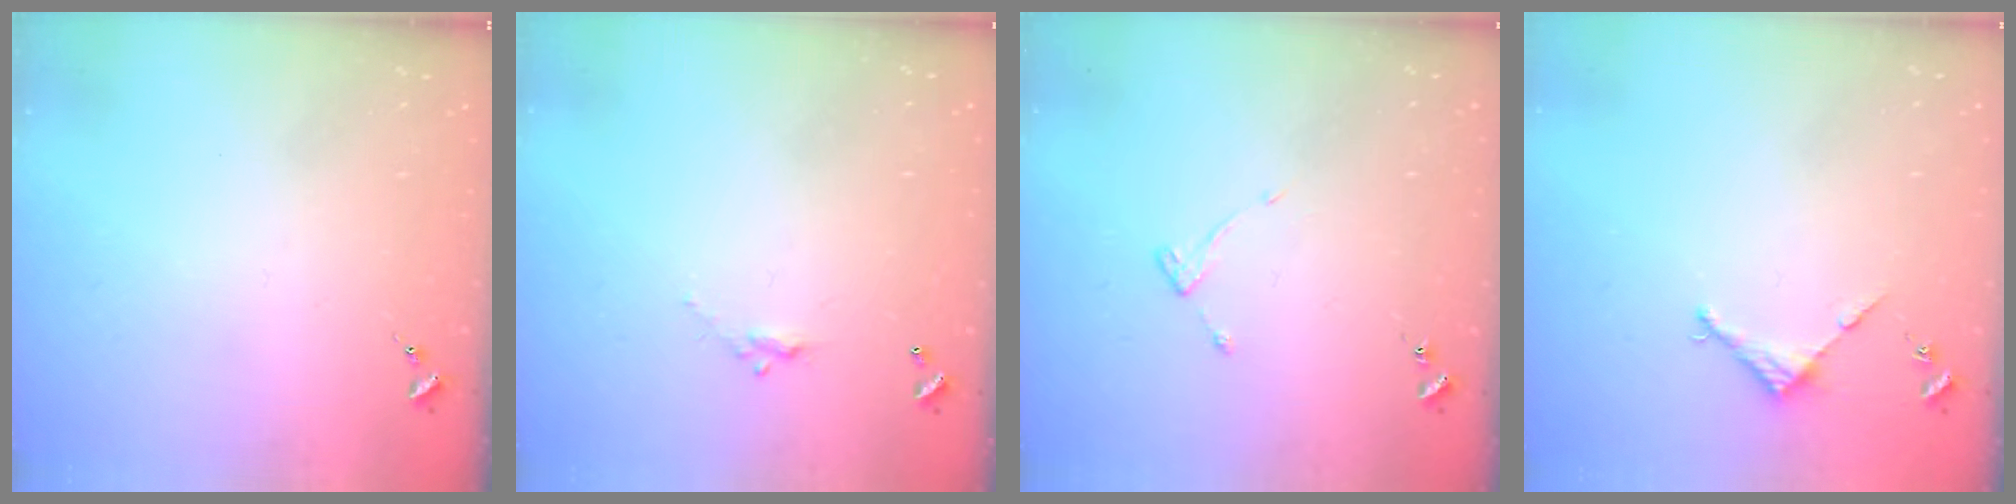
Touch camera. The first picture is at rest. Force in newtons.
{"total": 4.9, "press": 4.9, "slide": 0.2}
{"total": 3.7, "press": 3.6, "slide": 0.5}
{"total": 2.9, "press": 2.8, "slide": 0.2}